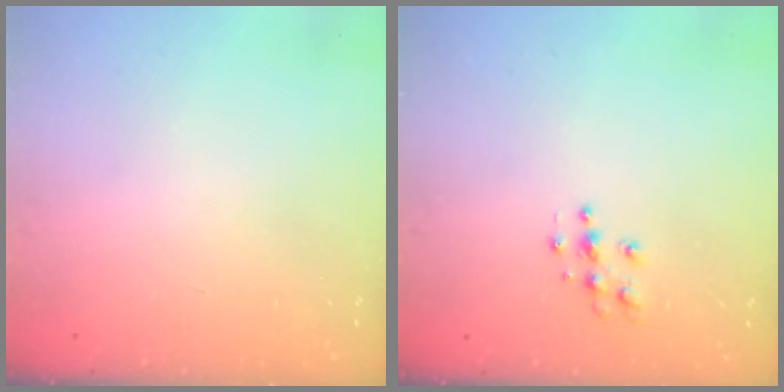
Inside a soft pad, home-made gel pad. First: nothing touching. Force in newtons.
{"total": 5.1, "press": 5.1, "slide": 0.3}